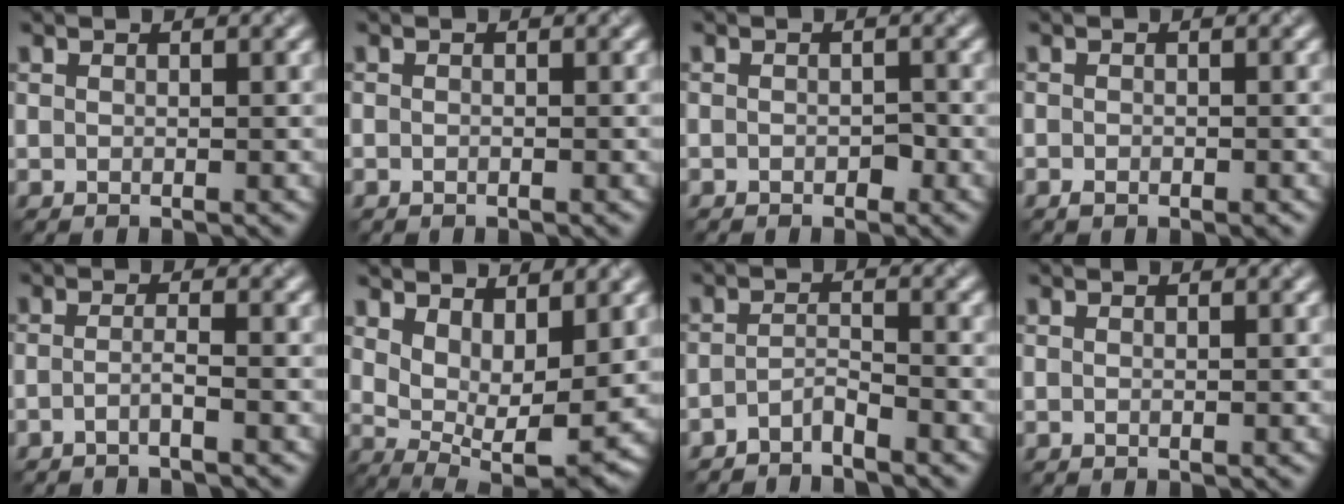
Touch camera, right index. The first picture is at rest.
{"total": 0.6, "force": [-0.5, -0.3, -0.3], "torque": [-0.002, 0.000, -0.004]}
{"total": 1.0, "force": [-1.0, -0.1, 0.0], "torque": [-0.005, 0.003, -0.005]}
{"total": 1.0, "force": [-1.0, -0.1, 0.0], "torque": [-0.006, 0.004, -0.005]}
{"total": 1.7, "force": [-1.4, 0.1, 0.9], "torque": [-0.013, 0.002, -0.024]}
{"total": 6.0, "force": [1.6, 2.9, 5.0], "torque": [-0.090, -0.012, 0.051]}
{"total": 2.4, "force": [-2.4, -0.2, 0.1], "torque": [-0.008, 0.006, -0.040]}
{"total": 0.0}